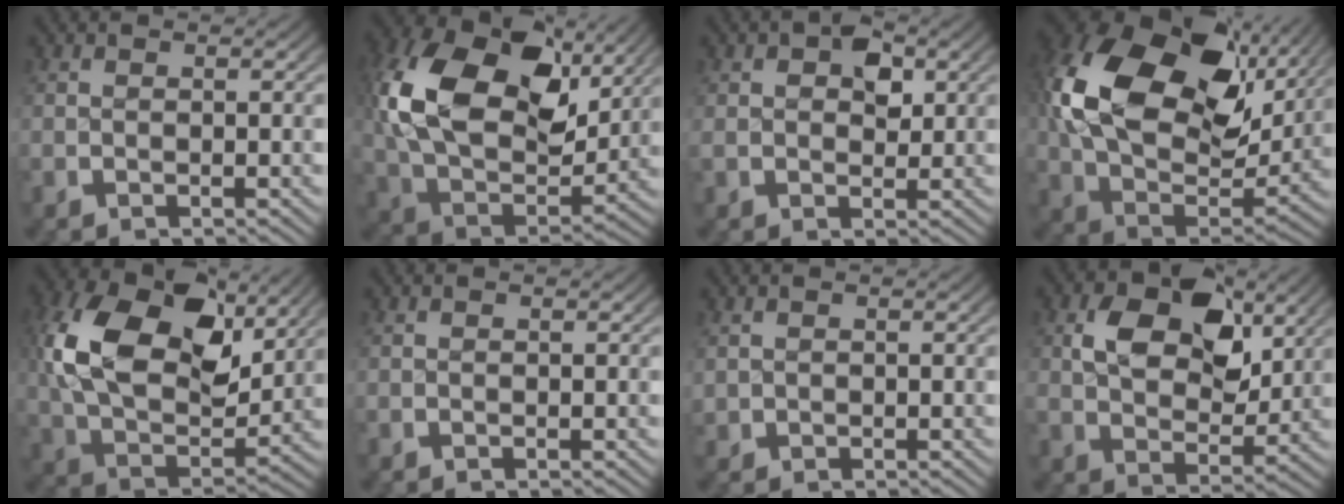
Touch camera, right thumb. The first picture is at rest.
{"total": 17.1, "force": [2.8, 11.0, 12.8], "torque": [-0.278, -0.037, 0.058]}
{"total": 3.0, "force": [0.9, 2.0, 2.1], "torque": [-0.027, -0.006, 0.019]}
{"total": 21.6, "force": [4.9, 13.3, 16.3], "torque": [-0.324, -0.015, 0.079]}
{"total": 15.4, "force": [2.6, 9.8, 11.6], "torque": [-0.248, -0.034, 0.051]}
{"total": 0.0}
{"total": 0.8, "force": [0.4, 0.7, 0.1], "torque": [-0.005, -0.002, 0.014]}
{"total": 8.6, "force": [2.3, 5.2, 6.5], "torque": [-0.111, -0.015, 0.043]}